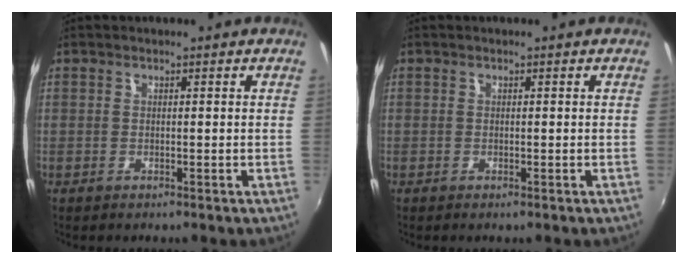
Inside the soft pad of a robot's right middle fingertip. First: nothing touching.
{"total": 0.0}